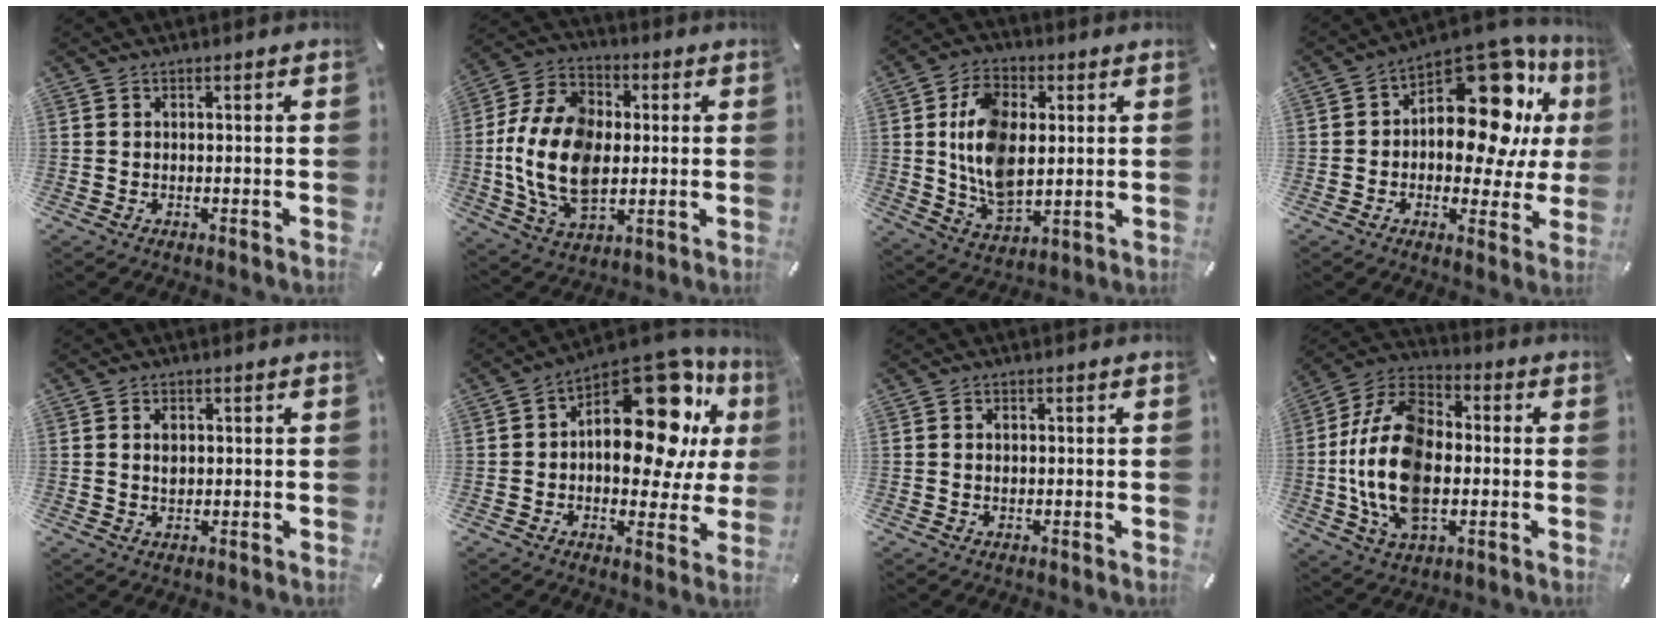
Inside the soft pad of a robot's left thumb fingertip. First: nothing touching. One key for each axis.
{"total": 17.9, "fx": -1.0, "fy": 12.6, "fz": 12.7, "tx": -0.303, "ty": 0.006, "tz": -0.021}
{"total": 14.6, "fx": 1.7, "fy": 9.8, "fz": 10.7, "tx": -0.217, "ty": 0.003, "tz": 0.028}
{"total": 19.6, "fx": 6.3, "fy": 11.1, "fz": 14.9, "tx": -0.187, "ty": -0.051, "tz": 0.104}
{"total": 2.5, "fx": 0.3, "fy": 1.5, "fz": 2.0, "tx": -0.035, "ty": 0.002, "tz": 0.003}
{"total": 22.6, "fx": 7.2, "fy": 12.6, "fz": 17.3, "tx": -0.212, "ty": -0.057, "tz": 0.122}
{"total": 1.2, "fx": 0.0, "fy": 0.8, "fz": 0.8, "tx": -0.018, "ty": 0.004, "tz": -0.001}
{"total": 19.9, "fx": -2.2, "fy": 12.8, "fz": 15.1, "tx": -0.345, "ty": 0.004, "tz": -0.044}